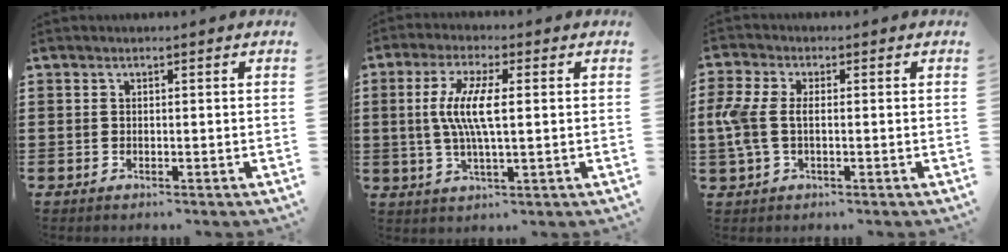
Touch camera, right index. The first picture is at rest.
{"total": 7.4, "force": [0.6, 1.5, 7.2], "torque": [-0.156, -0.008, 0.001]}
{"total": 5.0, "force": [-0.4, 2.7, 4.2], "torque": [-0.124, -0.010, -0.019]}